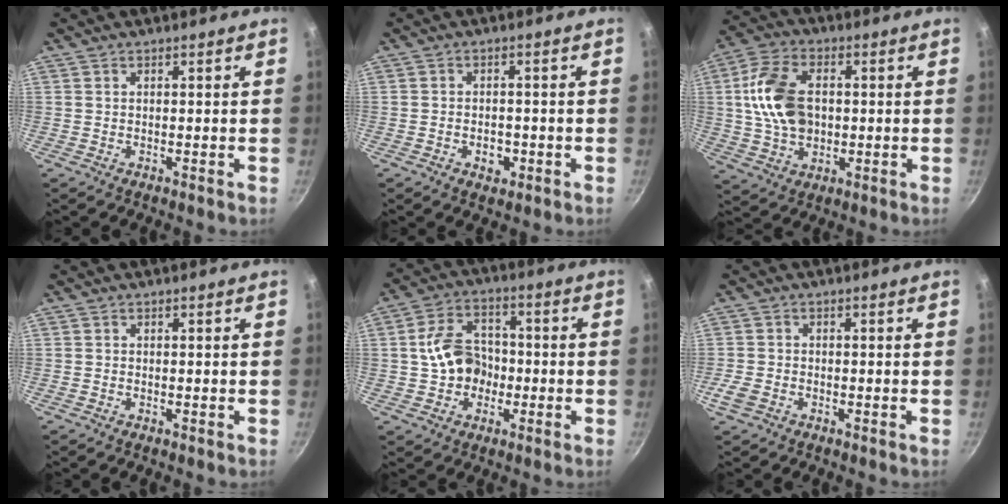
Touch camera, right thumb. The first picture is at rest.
{"total": 3.2, "force": [-1.3, 2.3, 1.9], "torque": [-0.017, 0.010, -0.017]}
{"total": 13.8, "force": [1.3, 9.2, 10.1], "torque": [-0.182, 0.010, 0.021]}
{"total": 0.0}
{"total": 10.1, "force": [-1.0, 8.0, 6.0], "torque": [-0.081, 0.030, -0.021]}
{"total": 3.2, "force": [-1.7, 2.1, 1.7], "torque": [-0.040, 0.008, -0.037]}